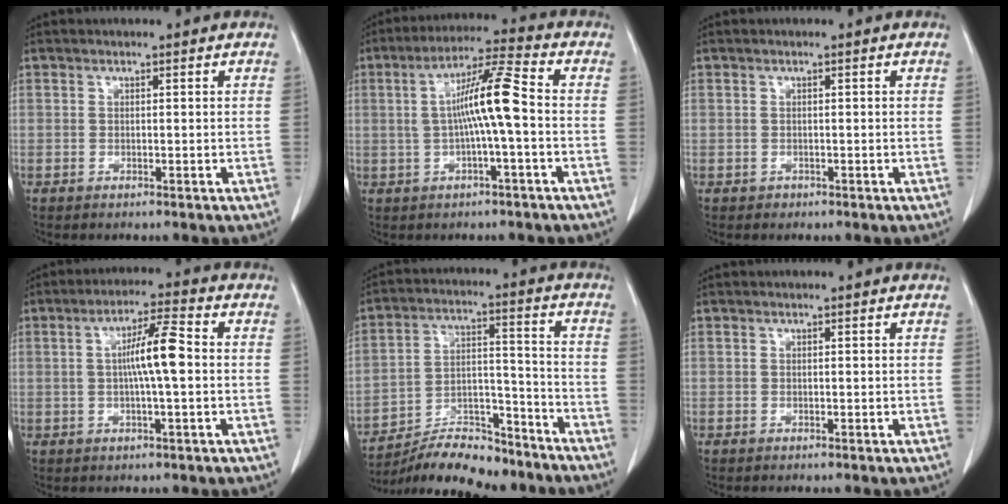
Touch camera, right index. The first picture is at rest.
{"total": 8.9, "force": [-0.1, 0.1, 8.9], "torque": [-0.158, 0.021, -0.004]}
{"total": 0.5, "force": [-0.3, 0.5, 0.0], "torque": [-0.005, 0.002, -0.004]}
{"total": 7.1, "force": [0.4, 0.5, 7.1], "torque": [-0.125, 0.011, 0.005]}
{"total": 14.0, "force": [-12.8, 3.2, 4.6], "torque": [-0.071, 0.032, -0.215]}
{"total": 0.0}